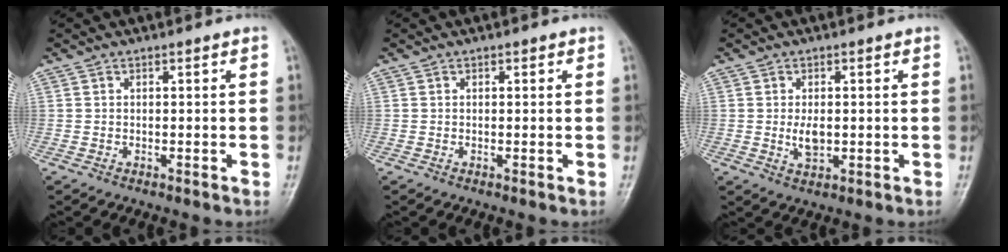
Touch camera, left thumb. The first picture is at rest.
{"total": 0.7, "force": [0.3, 0.5, 0.4], "torque": [0.002, 0.000, 0.001]}
{"total": 3.7, "force": [-0.1, 2.2, 2.9], "torque": [-0.049, -0.006, 0.000]}